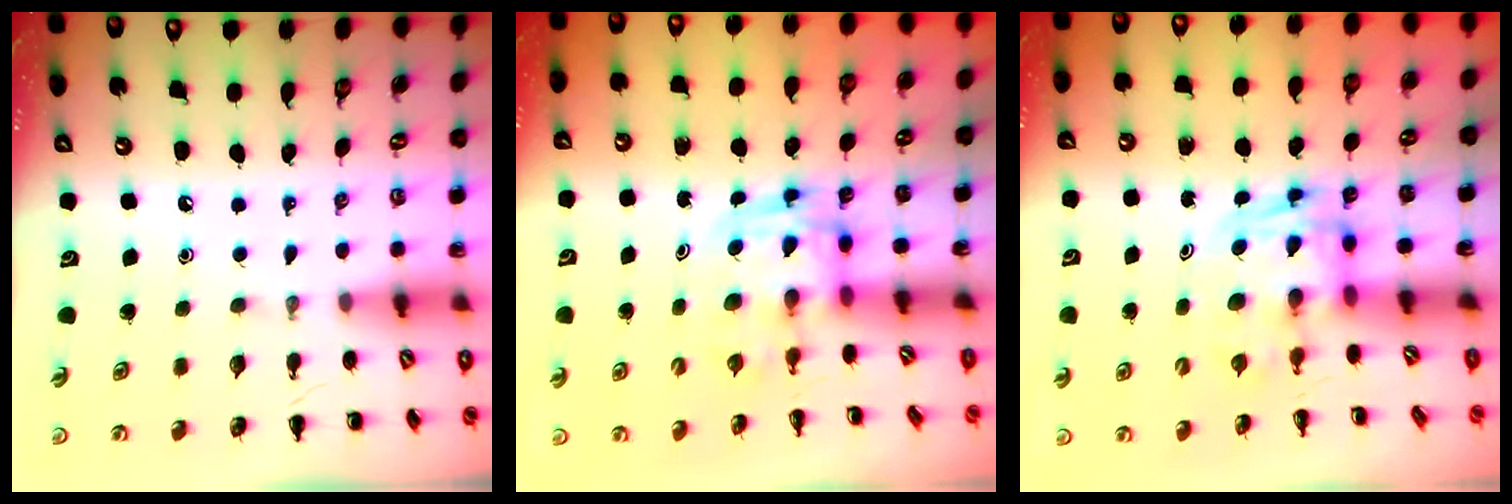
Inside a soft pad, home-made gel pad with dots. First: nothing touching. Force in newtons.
{"total": 3.0, "press": 3.0, "slide": 0.5}
{"total": 2.8, "press": 2.7, "slide": 0.5}